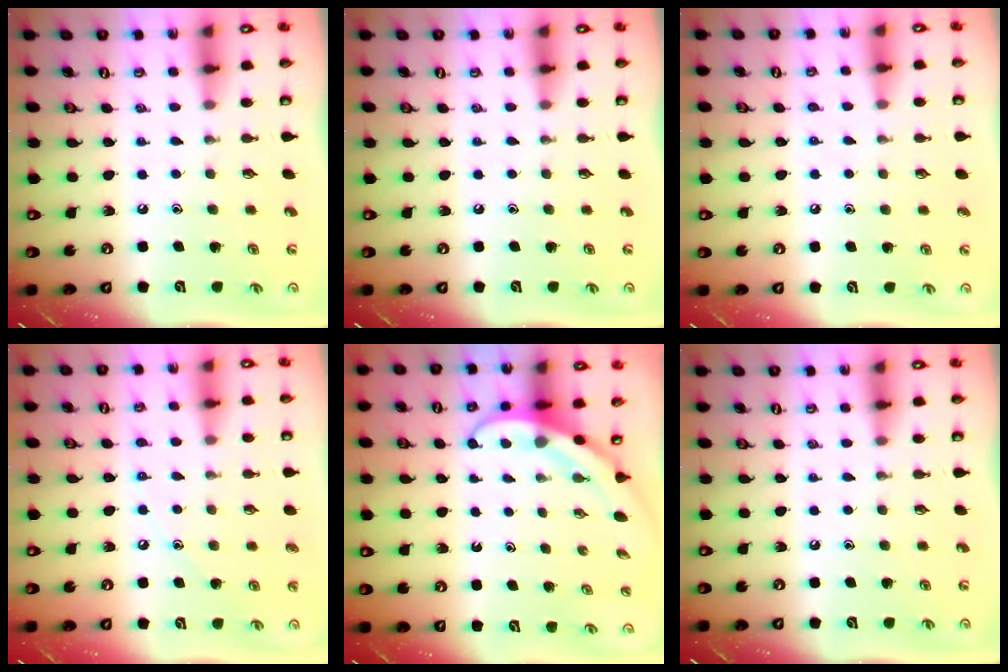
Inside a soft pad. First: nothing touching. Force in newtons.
{"total": 0.0}
{"total": 3.1, "press": 3.0, "slide": 0.9}
{"total": 5.5, "press": 5.5, "slide": 0.7}
{"total": 3.9, "press": 3.9, "slide": 0.3}
{"total": 0.0}